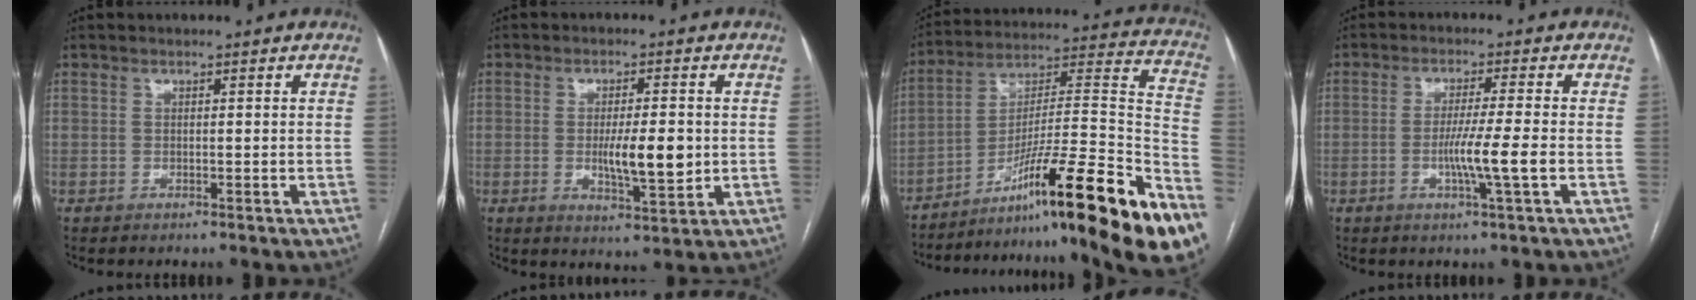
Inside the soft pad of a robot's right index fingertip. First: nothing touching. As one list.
[{"total": 7.3, "force": [-0.5, 1.7, 7.0], "torque": [-0.118, -0.010, -0.004]}, {"total": 29.6, "force": [-18.1, 1.1, 23.4], "torque": [-0.268, 0.020, -0.289]}, {"total": 6.1, "force": [-1.5, -1.1, 5.9], "torque": [-0.106, -0.013, -0.029]}]